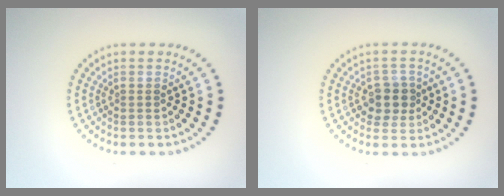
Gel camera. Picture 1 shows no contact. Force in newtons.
{"total": 2.6, "press": 2.4, "slide": 1.0}